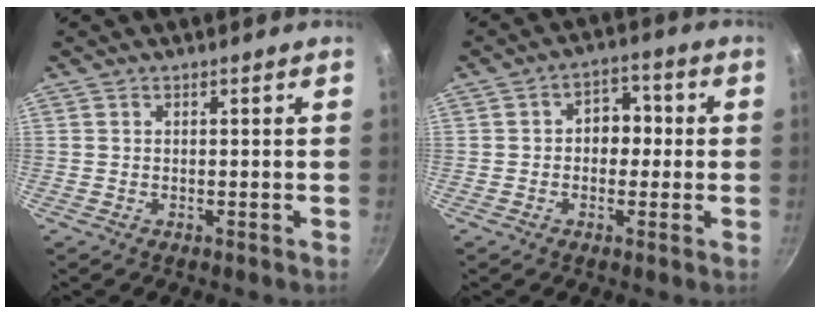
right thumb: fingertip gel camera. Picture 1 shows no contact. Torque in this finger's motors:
{"motor_torque": [-0.76, 0.32, -0.23, 0.26, 0.04]}